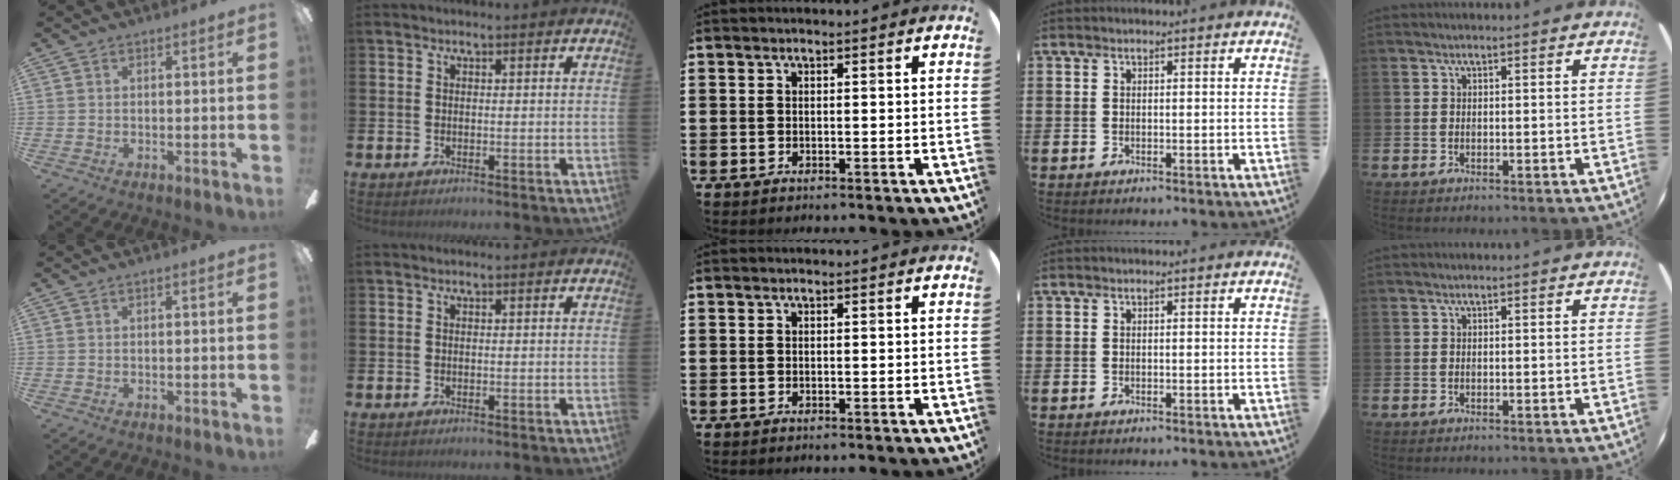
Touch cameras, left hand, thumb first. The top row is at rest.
{}